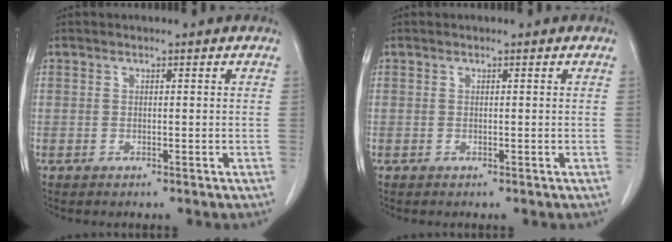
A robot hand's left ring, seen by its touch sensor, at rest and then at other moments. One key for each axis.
{"total": 0.0}